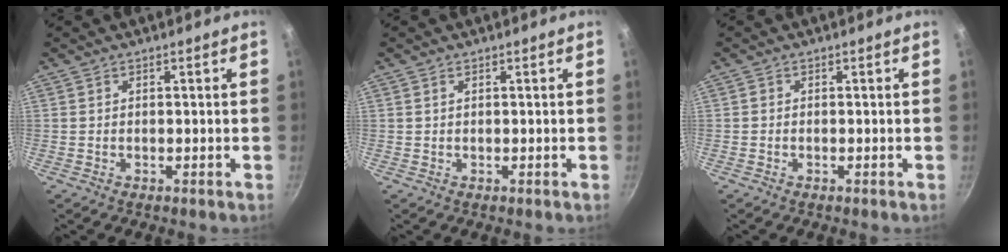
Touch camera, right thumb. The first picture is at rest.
{"total": 0.5, "force": [0.3, 0.2, 0.4], "torque": [-0.006, 0.001, 0.005]}
{"total": 0.0}